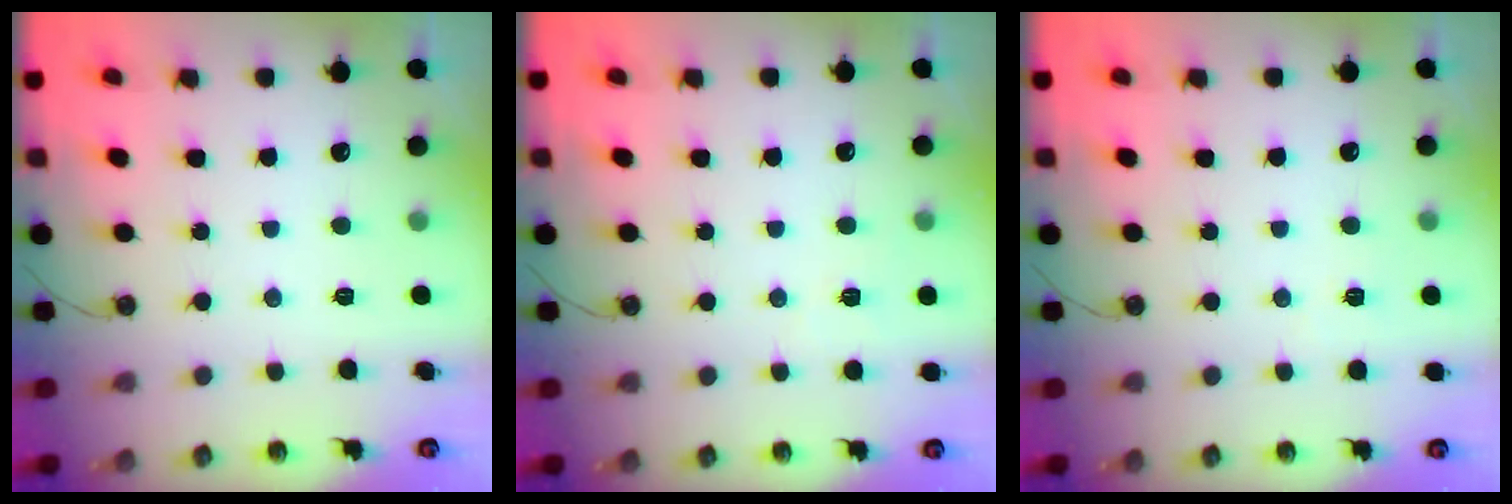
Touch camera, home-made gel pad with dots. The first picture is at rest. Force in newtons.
{"total": 3.2, "press": 3.1, "slide": 0.7}
{"total": 2.8, "press": 2.0, "slide": 2.0}